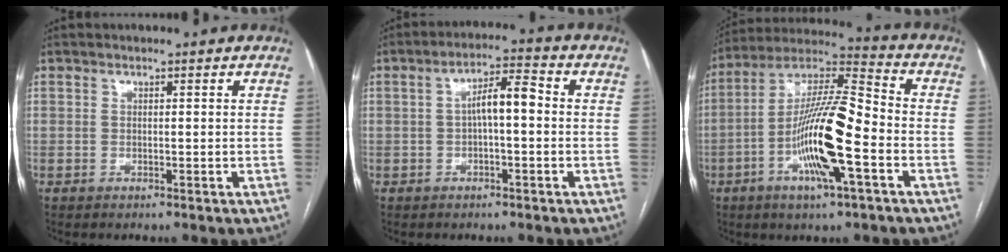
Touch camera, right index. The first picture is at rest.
{"total": 5.6, "force": [-0.1, 1.3, 5.5], "torque": [-0.092, 0.023, -0.002]}
{"total": 16.4, "force": [-5.0, 2.0, 15.5], "torque": [-0.298, 0.001, -0.090]}